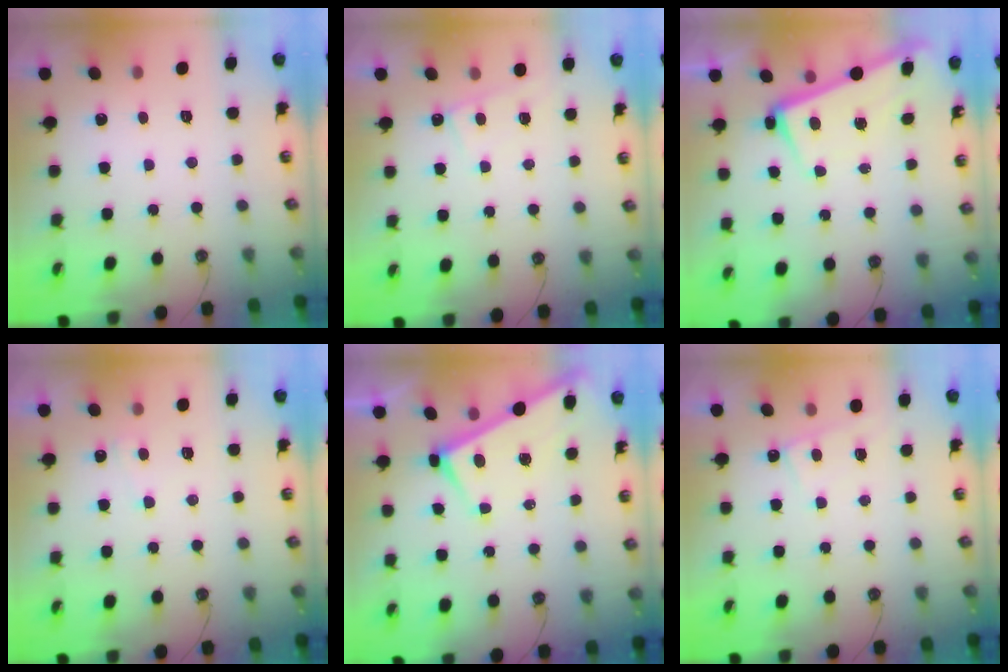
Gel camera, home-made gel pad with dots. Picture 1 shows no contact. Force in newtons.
{"total": 2.2, "press": 2.2, "slide": 0.2}
{"total": 2.4, "press": 2.2, "slide": 0.9}
{"total": 6.6, "press": 6.6, "slide": 0.3}
{"total": 3.9, "press": 3.9, "slide": 0.2}
{"total": 2.2, "press": 2.2, "slide": 0.2}